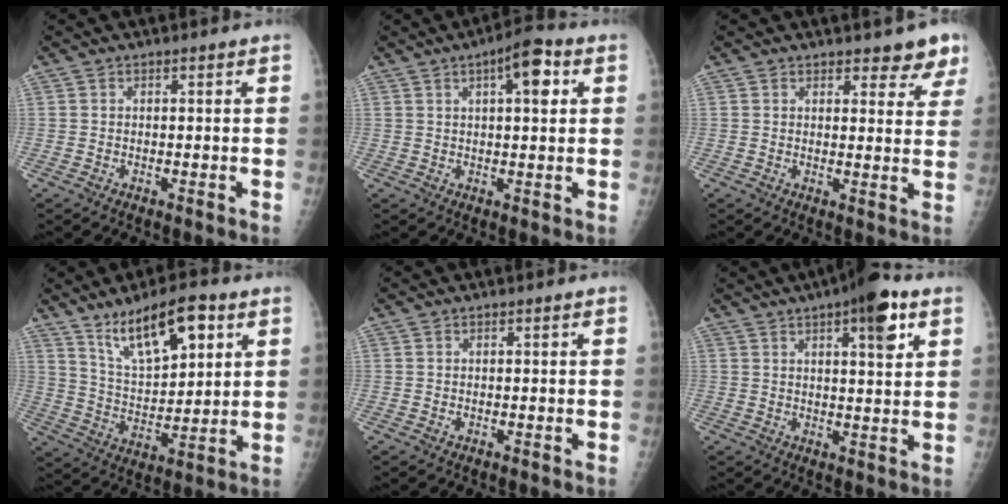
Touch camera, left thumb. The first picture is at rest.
{"total": 7.5, "force": [2.8, 2.5, 6.5], "torque": [-0.083, 0.004, 0.036]}
{"total": 5.4, "force": [4.4, 2.1, 2.5], "torque": [0.005, -0.022, 0.047]}
{"total": 14.3, "force": [8.1, 5.7, 10.4], "torque": [-0.147, -0.036, 0.148]}
{"total": 0.0}
{"total": 9.9, "force": [5.0, 2.6, 8.2], "torque": [-0.103, -0.015, 0.066]}